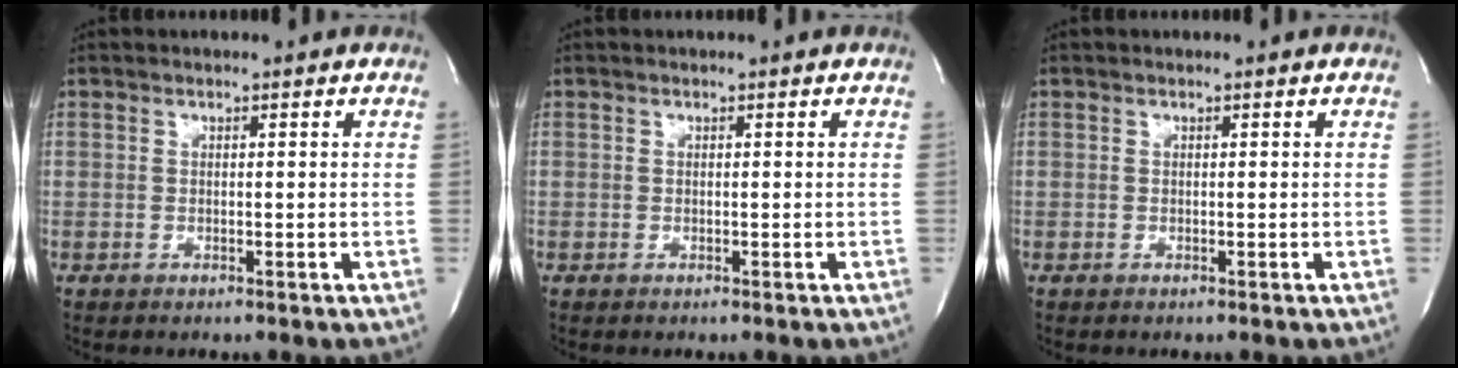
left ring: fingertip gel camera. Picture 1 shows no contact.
{"total": 0.0}
{"total": 0.0}